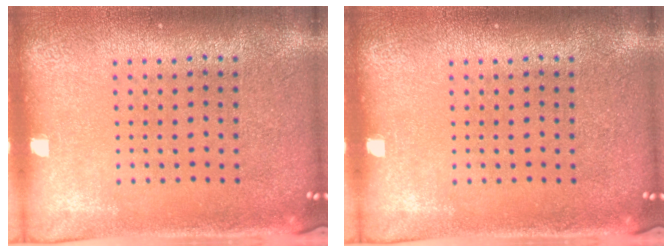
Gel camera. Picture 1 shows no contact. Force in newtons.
{"total": 0.0}